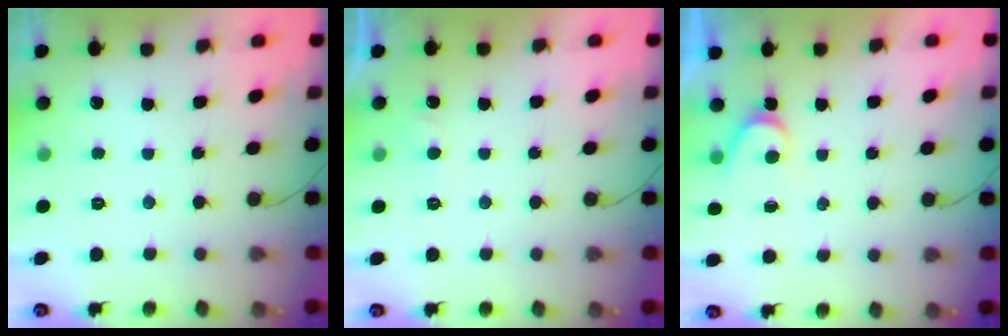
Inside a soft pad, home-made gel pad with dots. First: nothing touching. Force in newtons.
{"total": 3.3, "press": 3.3, "slide": 0.4}
{"total": 3.6, "press": 3.6, "slide": 0.4}